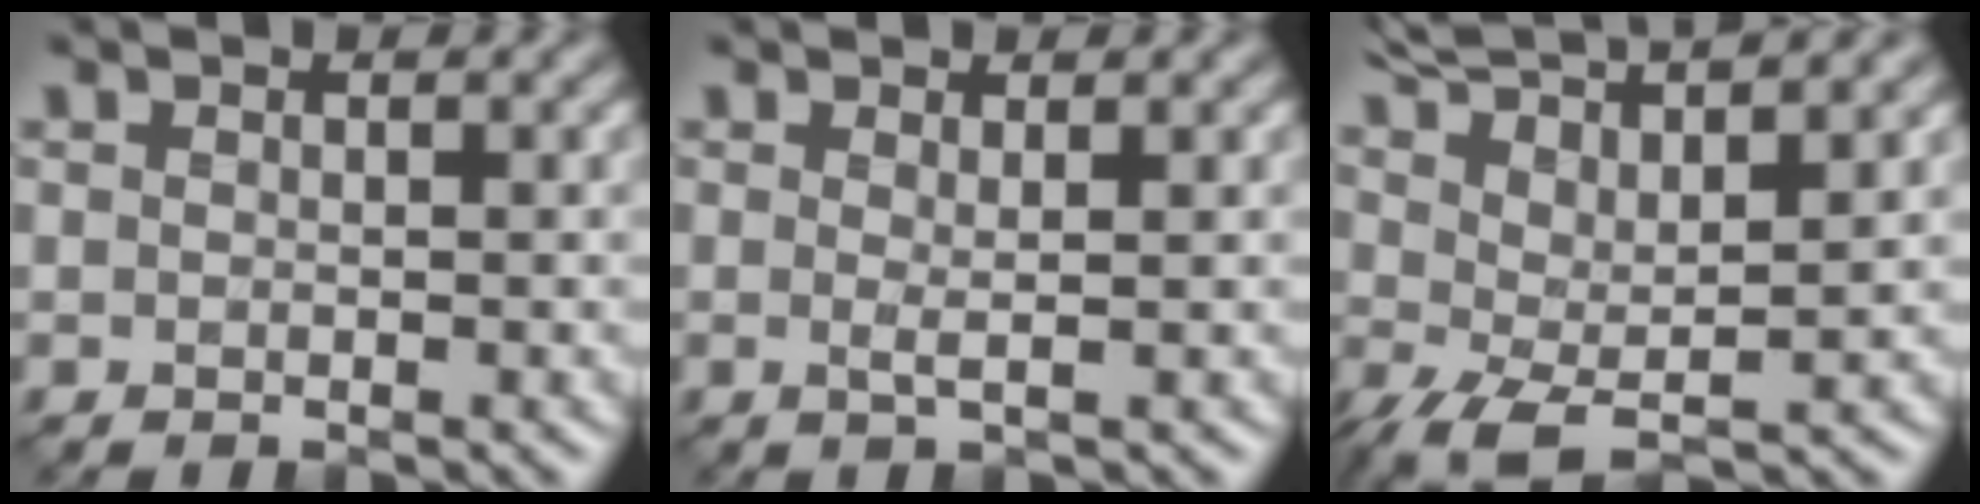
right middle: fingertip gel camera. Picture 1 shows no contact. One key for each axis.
{"total": 1.2, "fx": 0.2, "fy": 0.2, "fz": 1.1, "tx": -0.020, "ty": -0.003, "tz": 0.000}
{"total": 9.6, "fx": 5.4, "fy": 2.9, "fz": 7.4, "tx": -0.138, "ty": 0.018, "tz": 0.095}